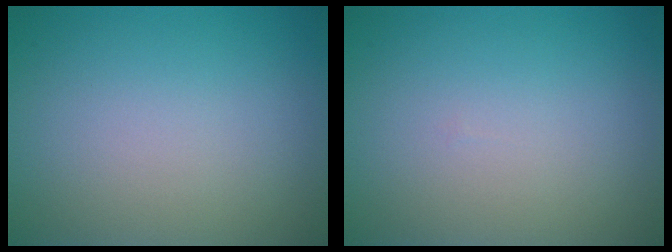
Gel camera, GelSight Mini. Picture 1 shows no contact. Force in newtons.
{"total": 0.0}